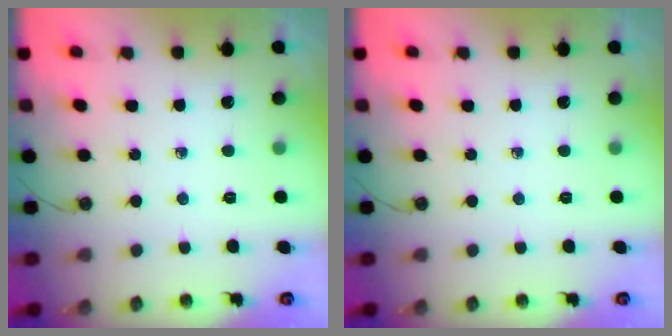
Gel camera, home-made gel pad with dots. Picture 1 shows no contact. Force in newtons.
{"total": 0.0}